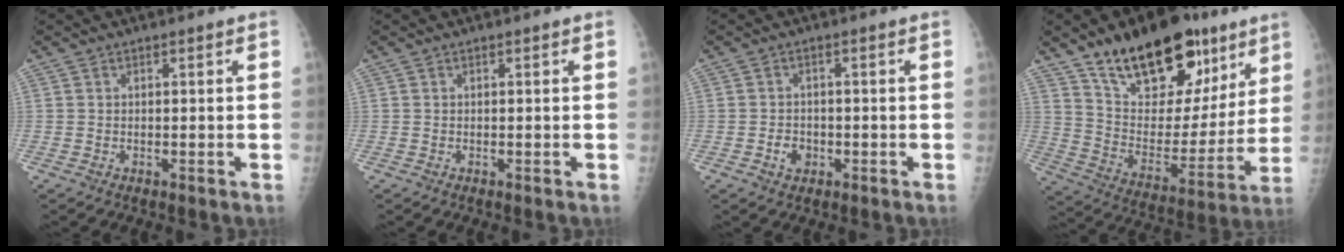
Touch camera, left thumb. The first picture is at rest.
{"total": 0.0}
{"total": 2.9, "force": [-1.1, 2.3, 1.4], "torque": [-0.012, 0.006, -0.015]}
{"total": 25.5, "force": [15.9, 12.6, 15.4], "torque": [-0.190, -0.058, 0.257]}